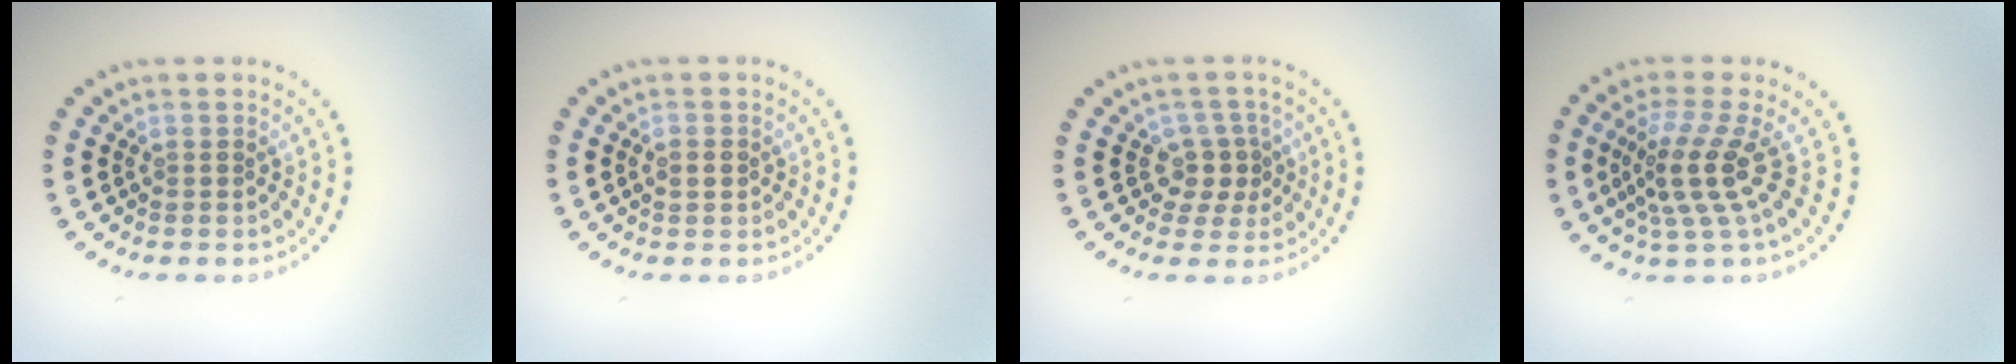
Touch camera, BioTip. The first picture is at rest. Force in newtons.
{"total": 1.4, "press": 1.4, "slide": 0.1}
{"total": 2.4, "press": 1.8, "slide": 1.5}
{"total": 4.0, "press": 2.8, "slide": 2.8}